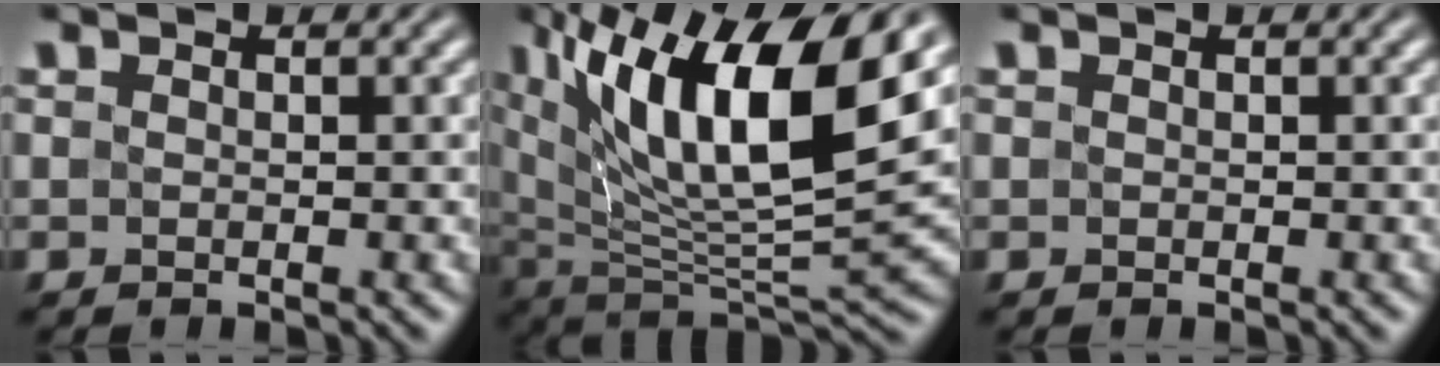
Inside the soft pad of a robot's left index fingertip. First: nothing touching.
{"total": 13.9, "force": [5.8, 4.6, 11.8], "torque": [-0.207, 0.005, 0.106]}
{"total": 0.0}